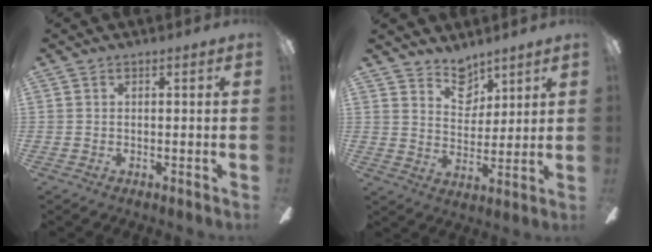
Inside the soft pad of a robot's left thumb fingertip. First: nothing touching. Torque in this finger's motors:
{"motor_torque": [0.16, 0.15, -0.47, -0.14, 0.09]}